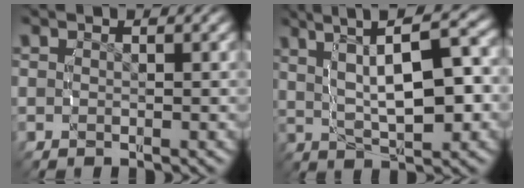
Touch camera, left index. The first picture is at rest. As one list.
[{"total": 8.6, "force": [2.1, 3.2, 7.7], "torque": [-0.116, 0.015, 0.037]}]